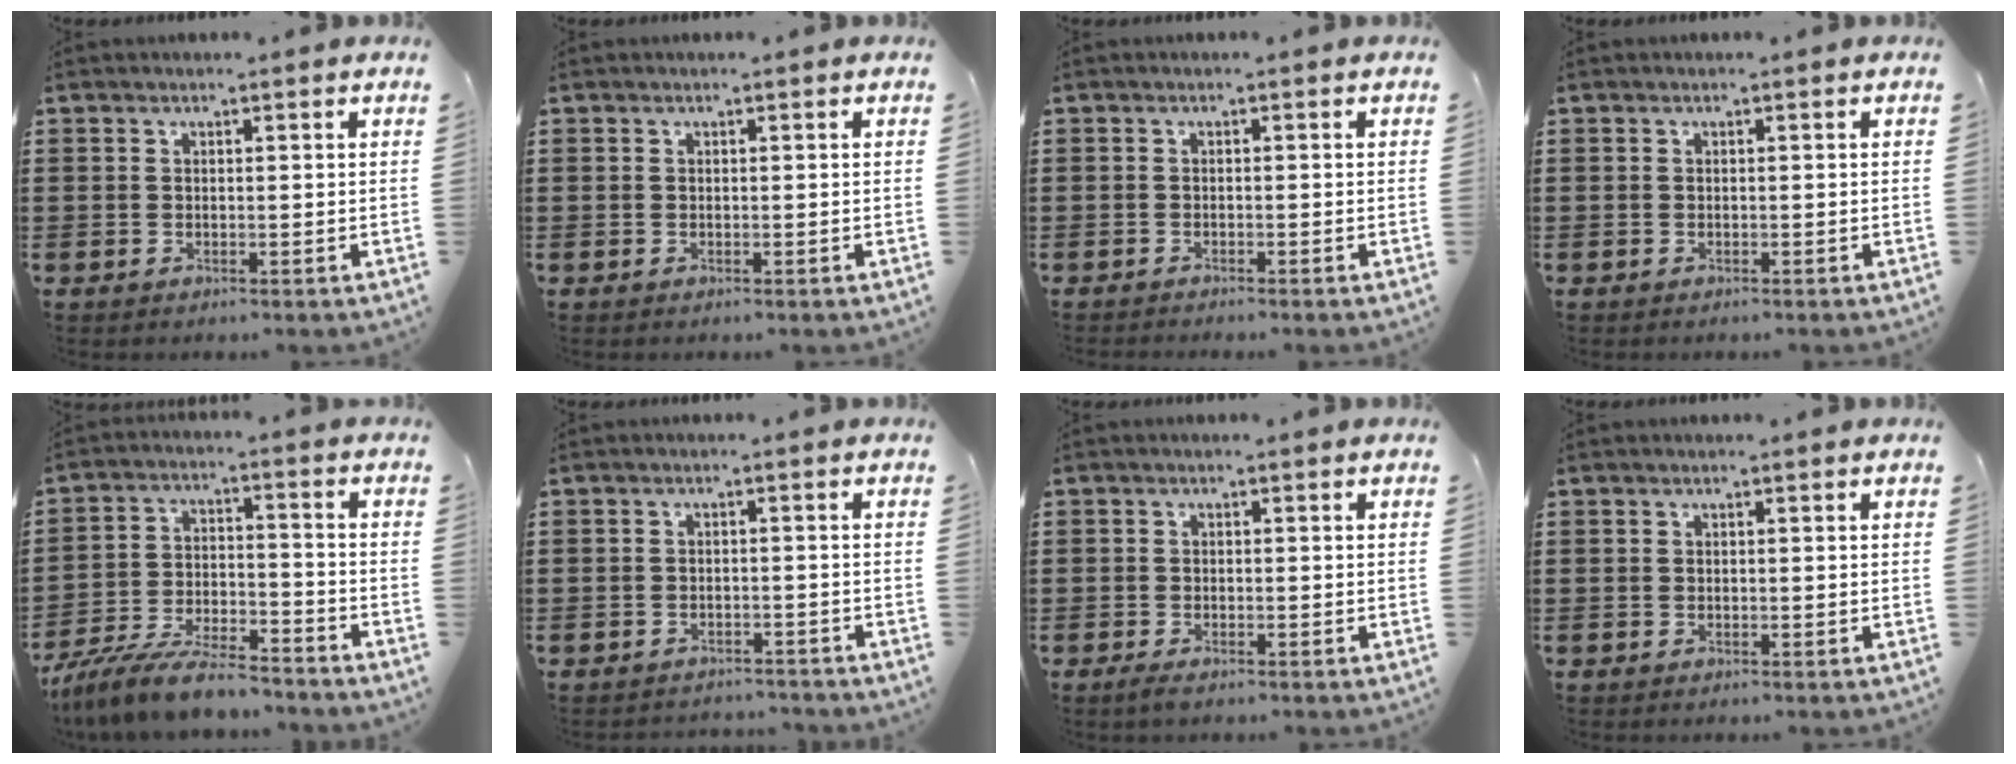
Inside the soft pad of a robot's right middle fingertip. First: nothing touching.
{"total": 0.0}
{"total": 0.6, "force": [-0.6, -0.1, 0.1], "torque": [-0.004, -0.004, -0.010]}
{"total": 0.0}
{"total": 8.8, "force": [-7.9, 1.2, 3.7], "torque": [-0.081, 0.011, -0.155]}
{"total": 2.0, "force": [-1.9, 0.3, -0.3], "torque": [-0.002, 0.001, -0.044]}
{"total": 0.9, "force": [-0.7, 0.4, 0.3], "torque": [-0.008, -0.003, -0.014]}
{"total": 0.0}